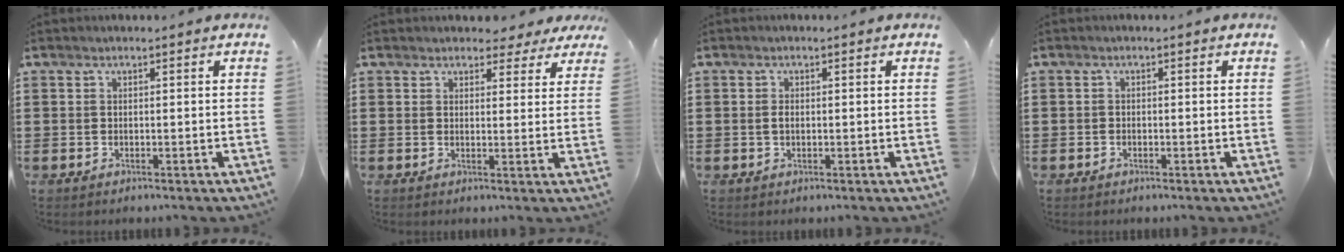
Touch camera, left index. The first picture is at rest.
{"total": 2.8, "force": [2.4, 1.4, 0.7], "torque": [-0.007, -0.003, 0.041]}
{"total": 1.3, "force": [-0.1, 0.7, 1.1], "torque": [-0.023, 0.003, -0.003]}
{"total": 0.8, "force": [-0.7, 0.4, 0.1], "torque": [-0.005, 0.001, -0.016]}